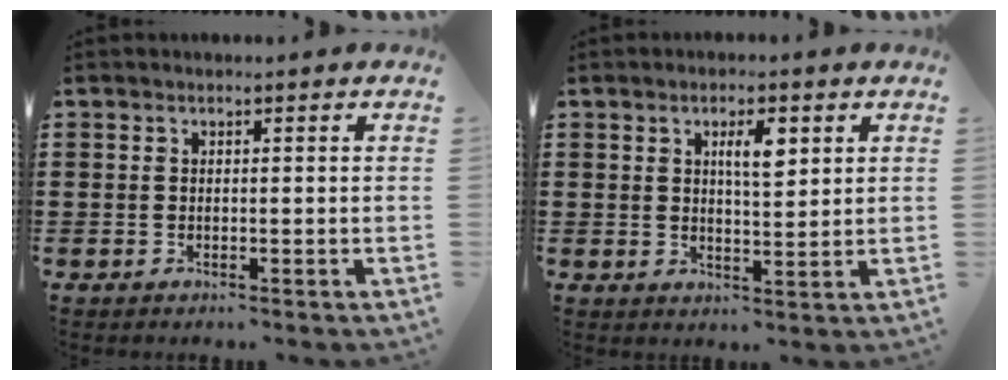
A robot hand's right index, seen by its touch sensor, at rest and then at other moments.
{"total": 4.3, "force": [1.7, 1.3, 3.7], "torque": [-0.069, 0.006, 0.025]}